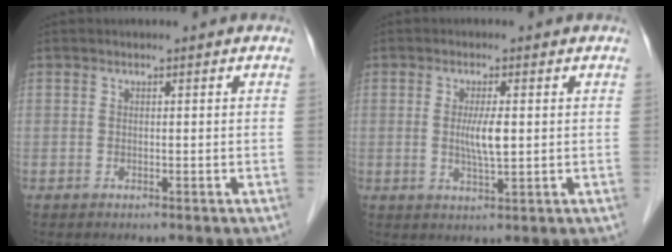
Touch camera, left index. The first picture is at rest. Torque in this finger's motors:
{"motor_torque": [0.81, 0.67, 0.34, 0.09]}